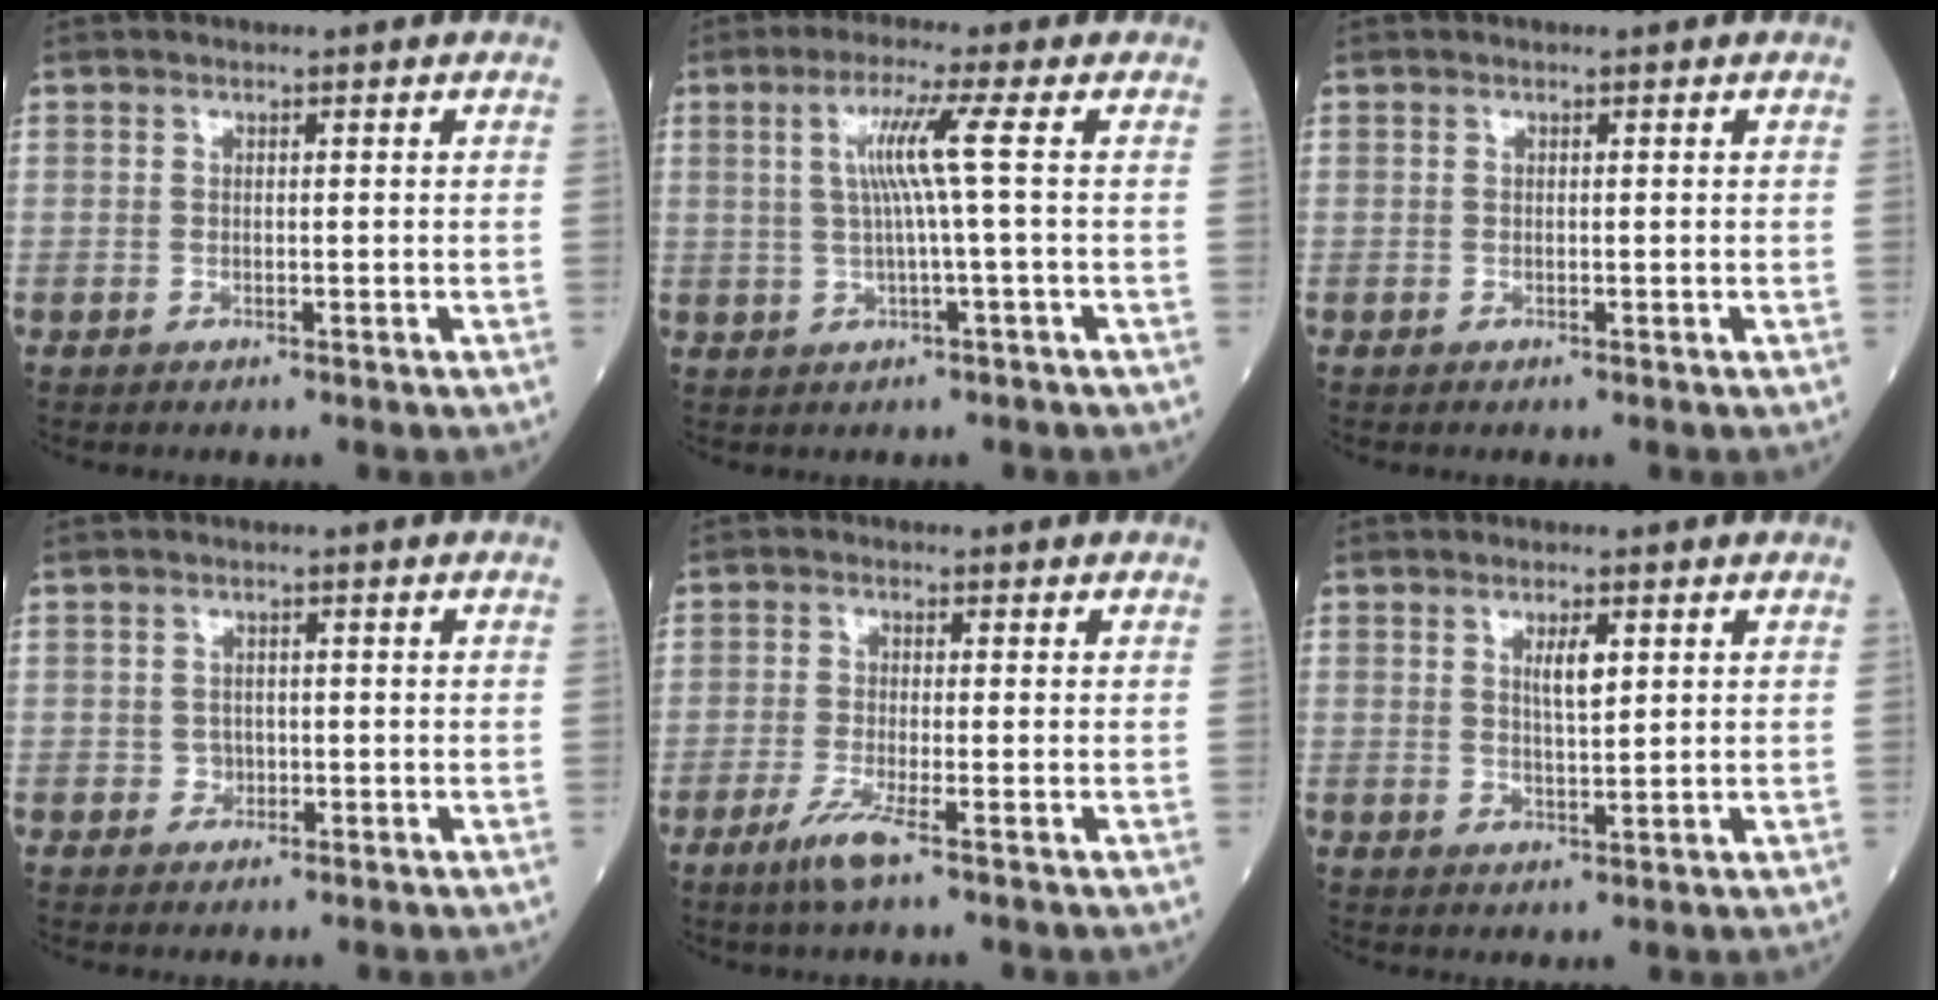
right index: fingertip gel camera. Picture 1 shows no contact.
{"total": 5.7, "force": [0.9, -1.4, 5.5], "torque": [-0.108, 0.007, 0.021]}
{"total": 0.0}
{"total": 1.4, "force": [-0.4, 1.3, 0.4], "torque": [-0.004, 0.005, -0.005]}
{"total": 4.0, "force": [-2.4, -0.3, 3.2], "torque": [-0.070, -0.013, -0.051]}
{"total": 3.2, "force": [1.3, 0.6, 2.9], "torque": [-0.052, -0.002, 0.023]}